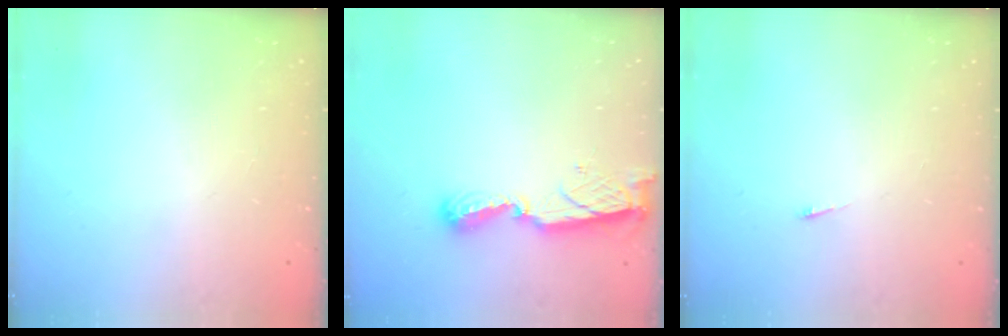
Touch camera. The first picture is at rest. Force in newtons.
{"total": 8.4, "press": 8.4, "slide": 0.8}
{"total": 2.6, "press": 2.5, "slide": 0.3}